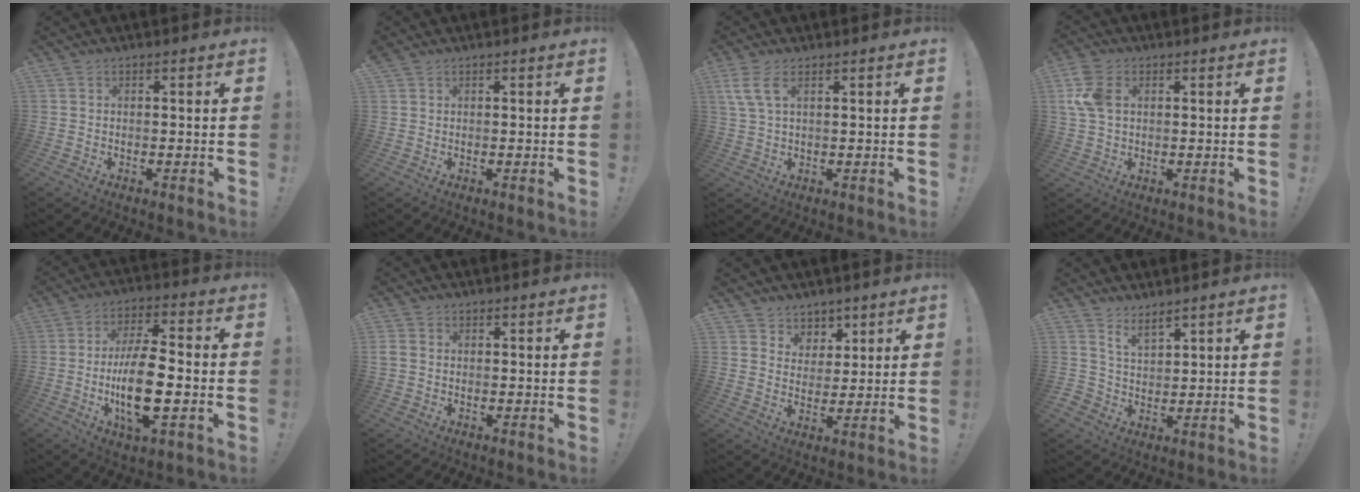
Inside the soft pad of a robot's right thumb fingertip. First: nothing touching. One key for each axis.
{"total": 1.0, "fx": 0.8, "fy": 0.5, "fz": 0.3, "tx": 0.000, "ty": -0.002, "tz": 0.014}
{"total": 5.7, "fx": 2.8, "fy": 2.1, "fz": 4.5, "tx": -0.090, "ty": 0.000, "tz": 0.054}
{"total": 8.3, "fx": 2.4, "fy": 5.8, "fz": 5.4, "tx": -0.122, "ty": 0.008, "tz": 0.048}
{"total": 15.7, "fx": -3.0, "fy": 5.8, "fz": 14.2, "tx": -0.265, "ty": -0.002, "tz": -0.053}
{"total": 2.9, "fx": 1.0, "fy": 2.4, "fz": 1.2, "tx": -0.024, "ty": 0.002, "tz": 0.021}
{"total": 6.7, "fx": 4.5, "fy": 4.9, "fz": -0.3, "tx": 0.004, "ty": -0.044, "tz": 0.089}
{"total": 6.1, "fx": 5.0, "fy": 3.1, "fz": 1.6, "tx": -0.036, "ty": -0.028, "tz": 0.096}